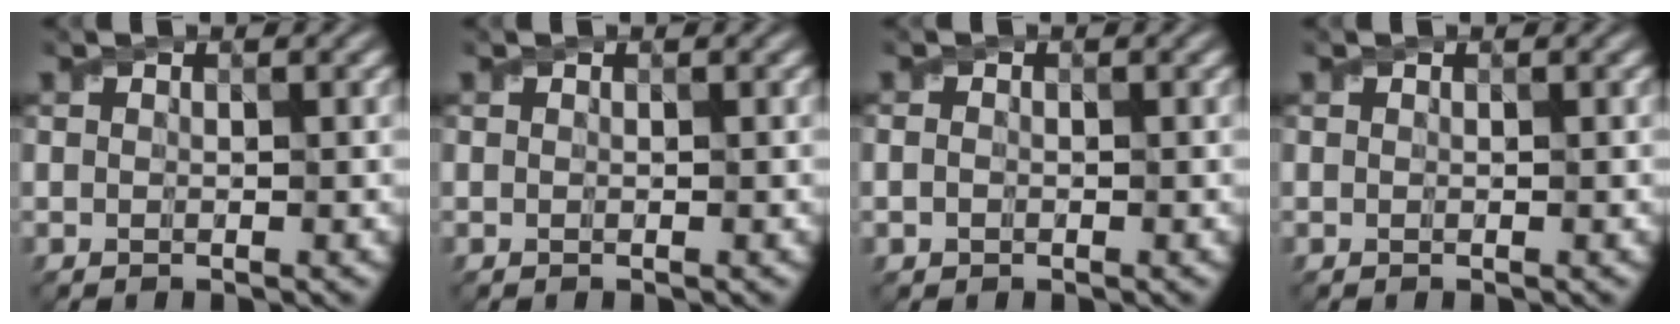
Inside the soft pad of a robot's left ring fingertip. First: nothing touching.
{"total": 0.0}
{"total": 0.7, "force": [-0.2, 0.6, 0.4], "torque": [-0.008, -0.002, -0.005]}
{"total": 0.0}